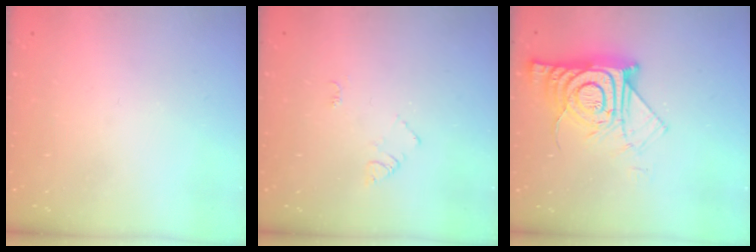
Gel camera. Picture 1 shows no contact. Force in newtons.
{"total": 4.4, "press": 4.4, "slide": 0.5}
{"total": 15.1, "press": 15.0, "slide": 1.2}